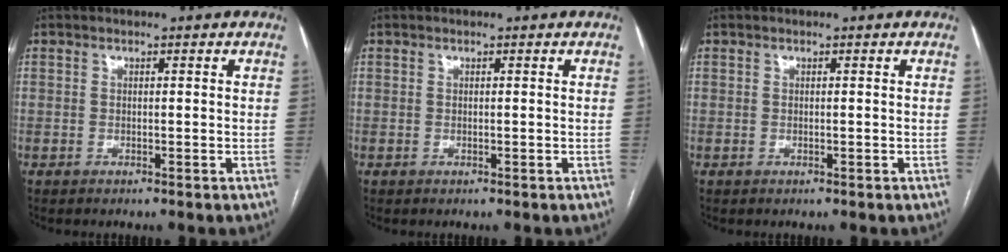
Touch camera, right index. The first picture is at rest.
{"total": 0.0}
{"total": 0.0}